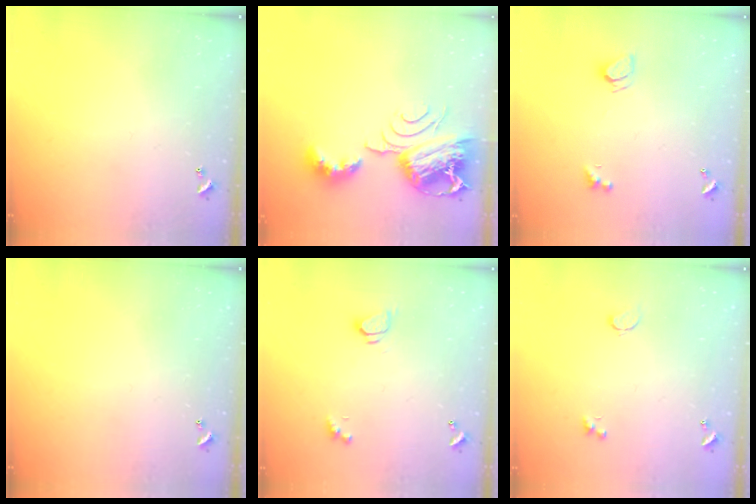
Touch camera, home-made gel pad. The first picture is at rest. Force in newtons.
{"total": 12.2, "press": 12.1, "slide": 1.4}
{"total": 2.2, "press": 2.2, "slide": 0.3}
{"total": 0.0}
{"total": 1.8, "press": 1.8, "slide": 0.3}
{"total": 1.5, "press": 1.4, "slide": 0.7}